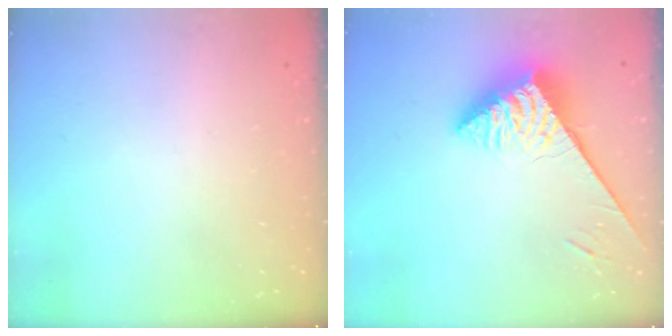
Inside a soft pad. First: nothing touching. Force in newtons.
{"total": 5.6, "press": 5.6, "slide": 0.4}